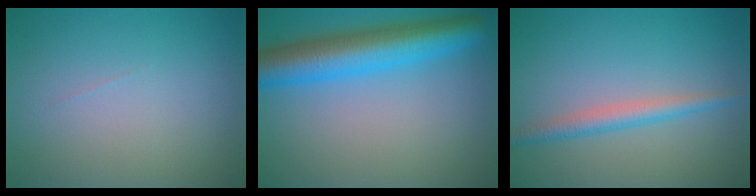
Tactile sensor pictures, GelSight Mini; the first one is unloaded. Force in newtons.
{"total": 7.7, "press": 7.7, "slide": 0.3}
{"total": 2.3, "press": 2.3, "slide": 0.1}